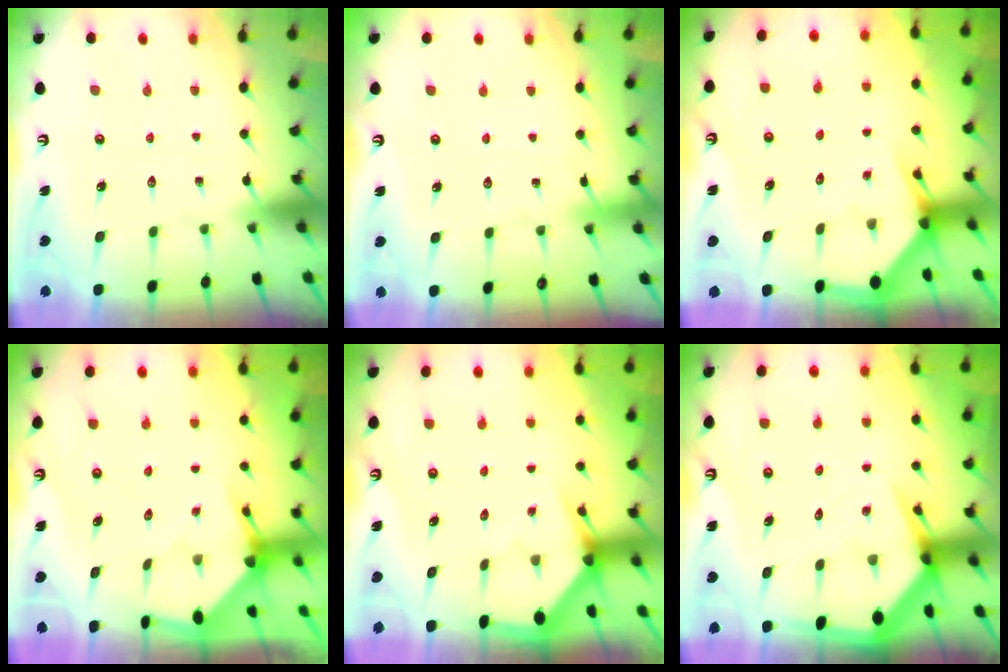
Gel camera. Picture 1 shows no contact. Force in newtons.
{"total": 2.5, "press": 2.5, "slide": 0.3}
{"total": 2.7, "press": 2.7, "slide": 0.0}
{"total": 3.3, "press": 3.3, "slide": 0.1}
{"total": 3.2, "press": 3.2, "slide": 0.2}
{"total": 5.7, "press": 5.7, "slide": 0.5}